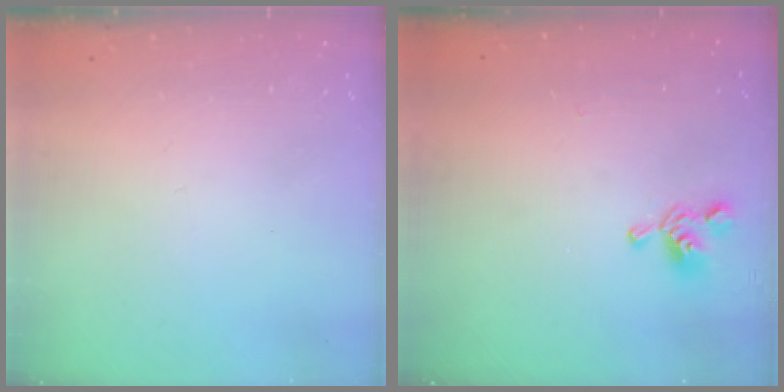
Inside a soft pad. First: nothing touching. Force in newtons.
{"total": 2.3, "press": 2.2, "slide": 0.8}